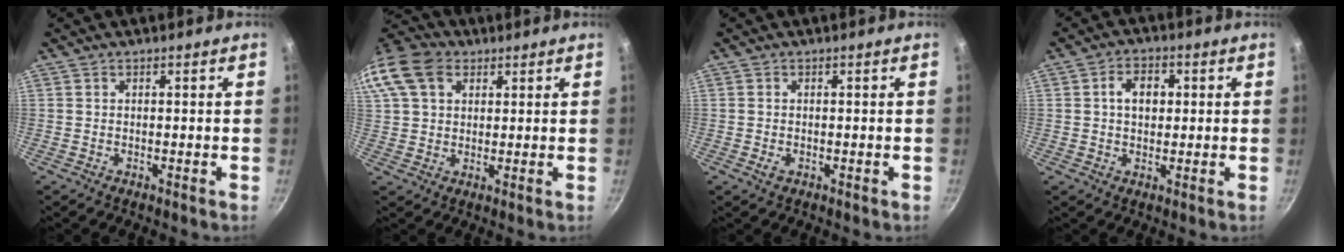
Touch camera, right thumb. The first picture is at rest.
{"total": 16.3, "force": [6.3, 11.8, 9.3], "torque": [-0.207, 0.029, 0.107]}
{"total": 1.2, "force": [-0.3, 0.9, 0.8], "torque": [-0.013, 0.000, -0.006]}
{"total": 5.5, "force": [0.9, 4.0, 3.8], "torque": [-0.042, 0.007, 0.010]}